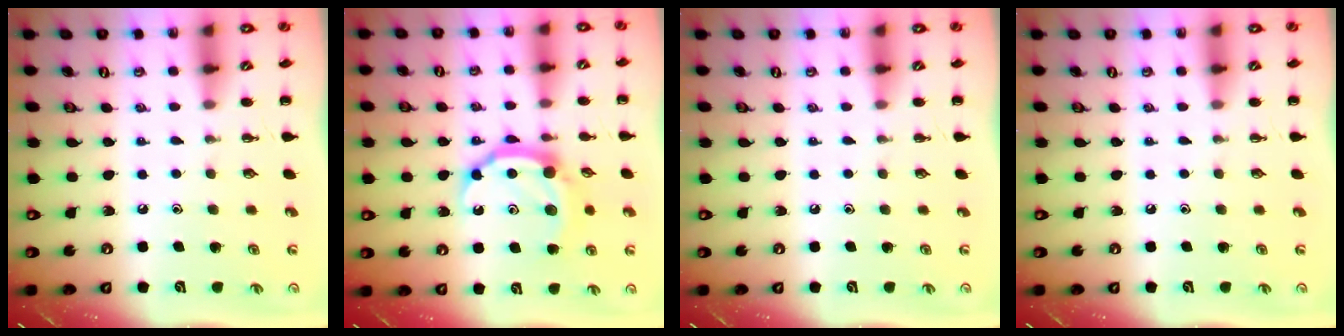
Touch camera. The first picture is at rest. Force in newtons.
{"total": 11.6, "press": 11.6, "slide": 0.7}
{"total": 0.0}
{"total": 0.0}